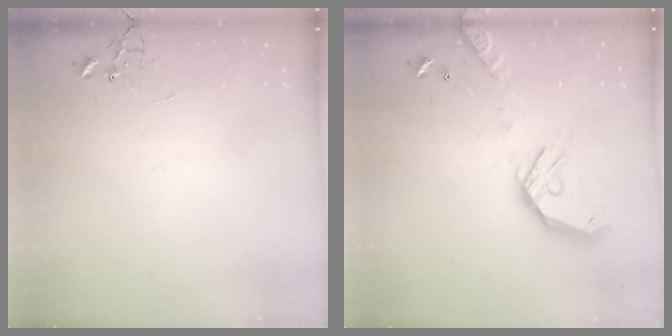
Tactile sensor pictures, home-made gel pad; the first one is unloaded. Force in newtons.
{"total": 16.2, "press": 16.0, "slide": 2.7}